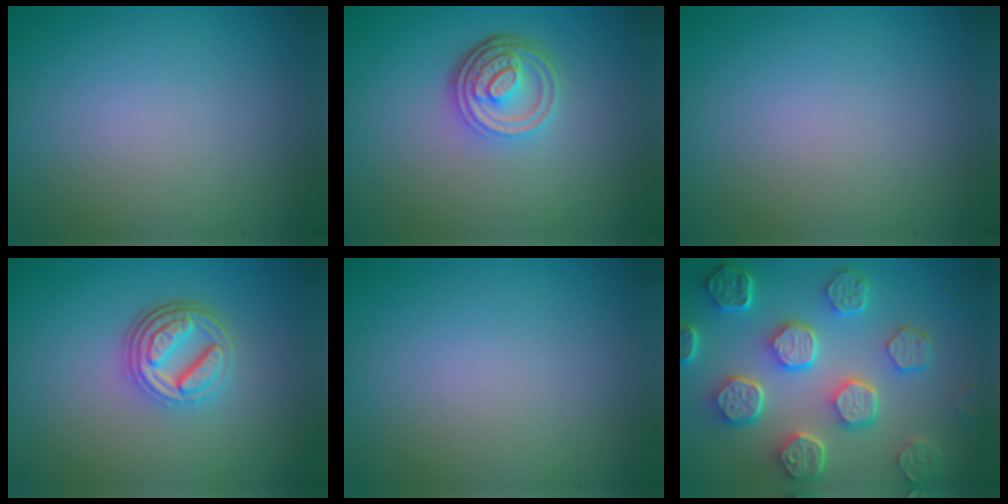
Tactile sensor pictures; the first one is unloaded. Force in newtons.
{"total": 4.7, "press": 3.5, "slide": 3.2}
{"total": 0.0}
{"total": 4.7, "press": 3.5, "slide": 3.1}
{"total": 0.0}
{"total": 7.9, "press": 6.0, "slide": 5.2}